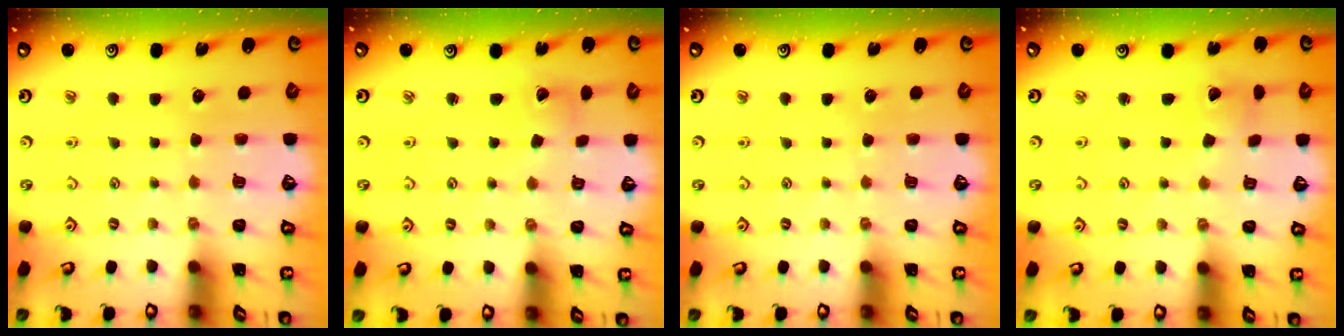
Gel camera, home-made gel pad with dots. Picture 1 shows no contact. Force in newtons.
{"total": 2.9, "press": 2.9, "slide": 0.2}
{"total": 0.0}
{"total": 2.6, "press": 2.6, "slide": 0.3}